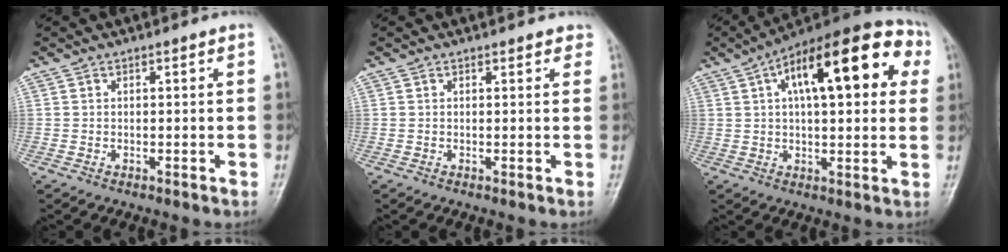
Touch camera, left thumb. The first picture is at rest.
{"total": 1.6, "force": [1.2, 0.8, 0.7], "torque": [0.008, -0.001, 0.007]}
{"total": 22.8, "force": [7.2, 9.5, 19.4], "torque": [-0.265, 0.035, 0.100]}